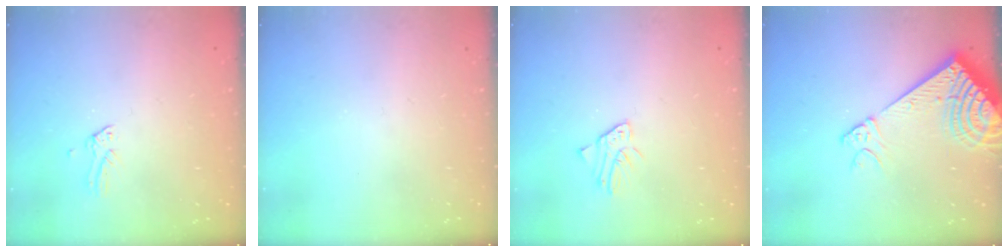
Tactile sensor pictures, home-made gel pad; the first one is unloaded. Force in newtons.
{"total": 0.0}
{"total": 2.1, "press": 2.1, "slide": 0.2}
{"total": 14.7, "press": 14.5, "slide": 2.8}